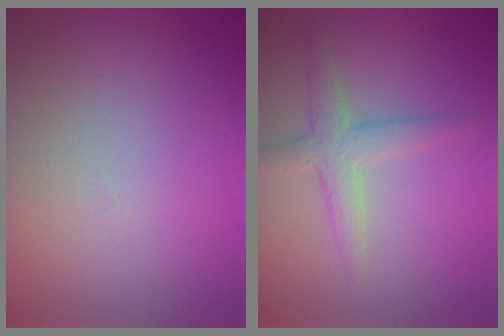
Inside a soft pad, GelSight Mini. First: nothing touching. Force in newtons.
{"total": 2.9, "press": 2.9, "slide": 0.1}